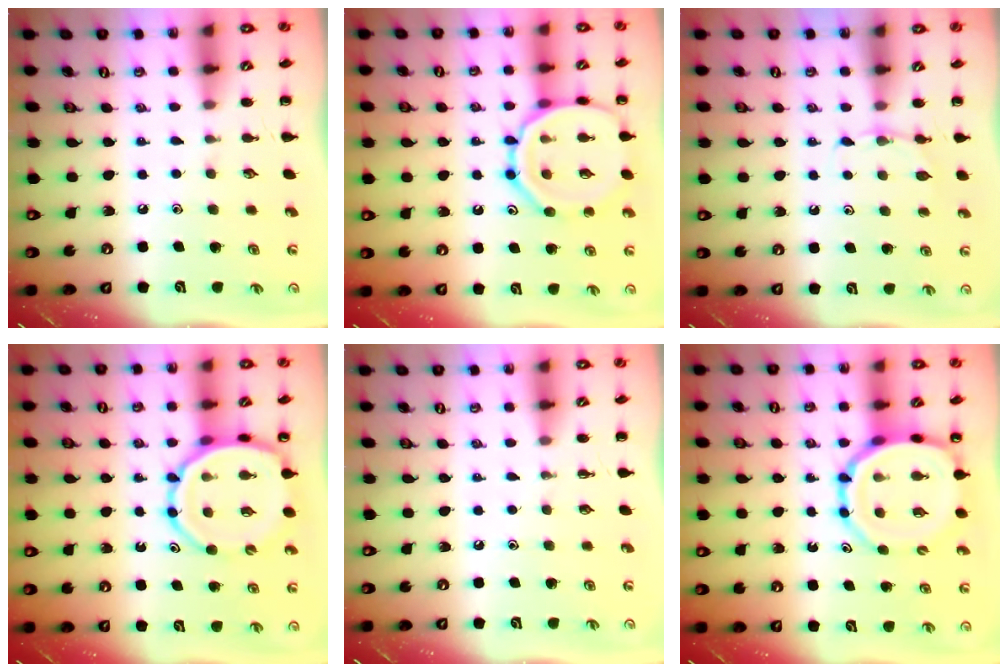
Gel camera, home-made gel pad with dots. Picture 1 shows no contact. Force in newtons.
{"total": 15.8, "press": 15.7, "slide": 0.9}
{"total": 4.8, "press": 4.6, "slide": 1.3}
{"total": 11.4, "press": 11.0, "slide": 2.9}
{"total": 0.0}
{"total": 12.3, "press": 11.9, "slide": 3.2}